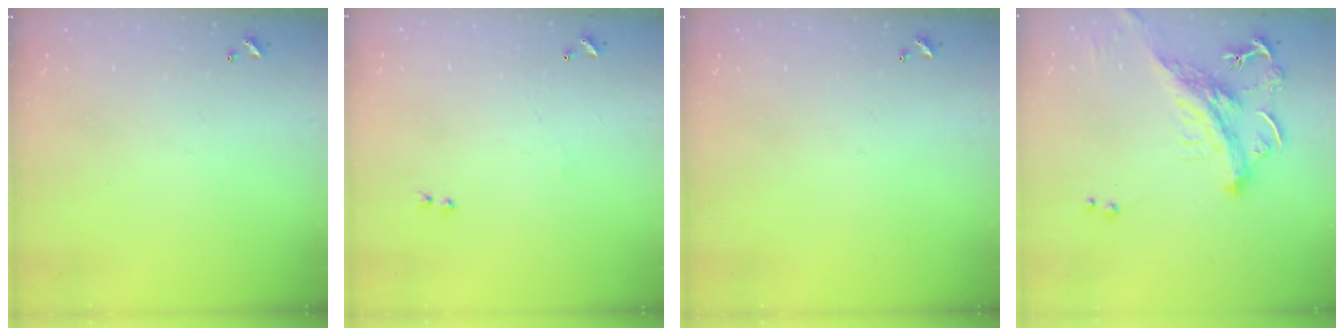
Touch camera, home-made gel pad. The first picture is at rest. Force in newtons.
{"total": 0.9, "press": 0.8, "slide": 0.5}
{"total": 0.0}
{"total": 3.5, "press": 3.2, "slide": 1.4}